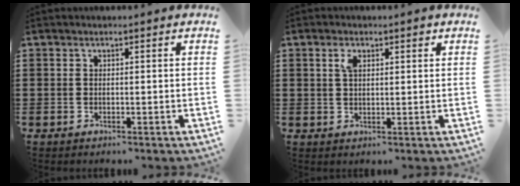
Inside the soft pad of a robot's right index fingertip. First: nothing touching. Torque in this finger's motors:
{"motor_torque": [0.13, -0.01, 0.05, 0.01]}